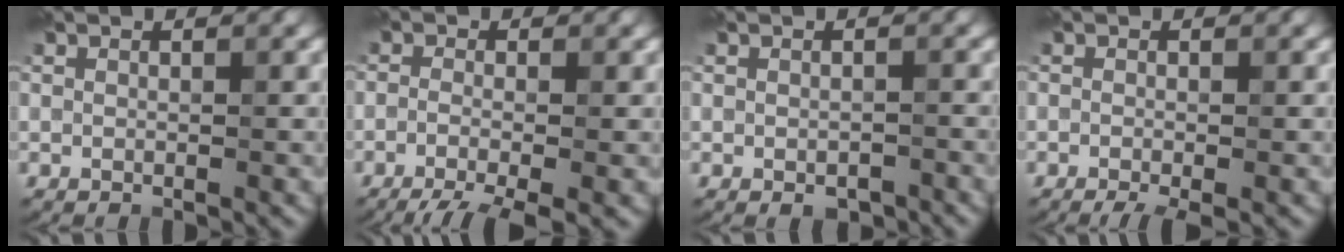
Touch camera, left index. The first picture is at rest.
{"total": 5.2, "force": [-3.1, 1.4, 3.9], "torque": [-0.066, -0.011, -0.058]}
{"total": 1.6, "force": [-0.8, 0.8, 1.1], "torque": [-0.016, -0.006, -0.008]}
{"total": 2.2, "force": [-1.3, 0.5, 1.7], "torque": [-0.029, -0.008, -0.023]}